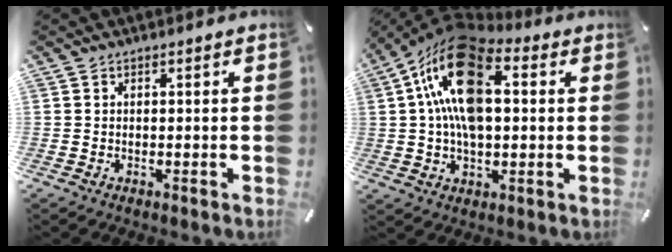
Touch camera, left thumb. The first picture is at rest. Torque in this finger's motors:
{"motor_torque": [1.70, 3.31, 1.63, -1.14, 0.73]}